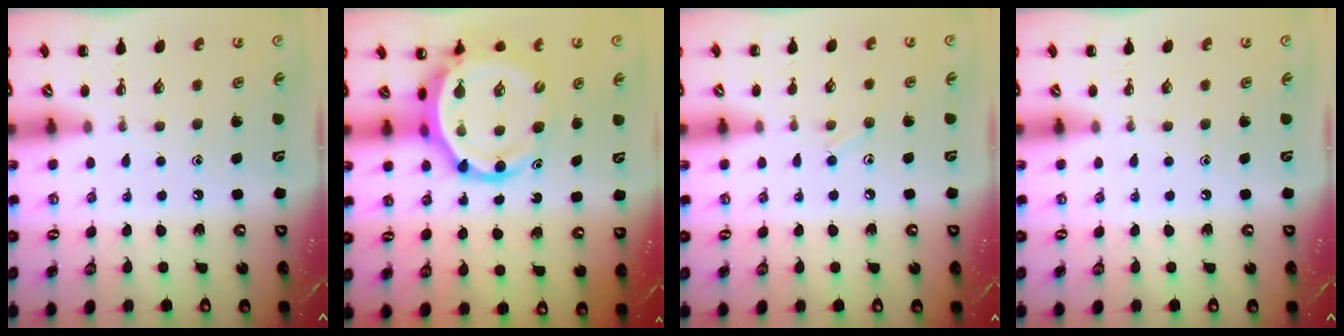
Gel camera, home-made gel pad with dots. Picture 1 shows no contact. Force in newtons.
{"total": 10.0, "press": 9.6, "slide": 3.0}
{"total": 6.7, "press": 6.4, "slide": 2.2}
{"total": 0.0}